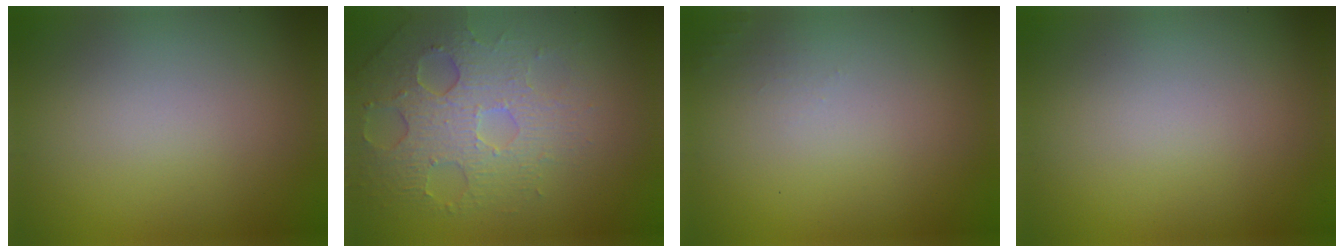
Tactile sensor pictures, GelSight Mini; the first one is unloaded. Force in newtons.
{"total": 4.9, "press": 4.1, "slide": 2.6}
{"total": 0.7, "press": 0.6, "slide": 0.1}
{"total": 0.0}